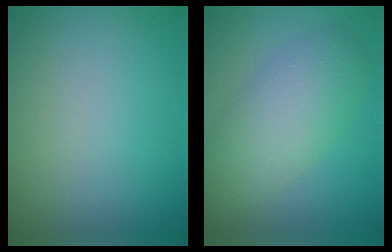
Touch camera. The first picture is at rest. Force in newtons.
{"total": 5.0, "press": 5.0, "slide": 0.1}